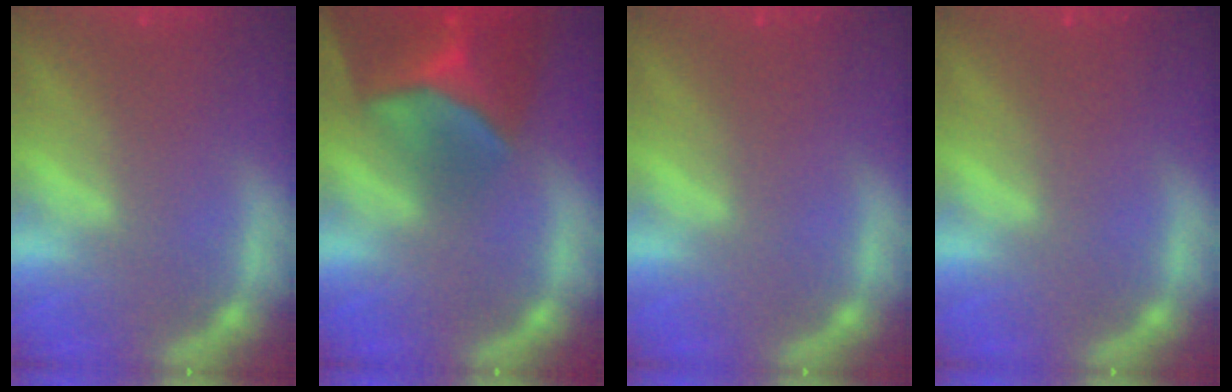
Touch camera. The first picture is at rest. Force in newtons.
{"total": 9.9}
{"total": 0.0}
{"total": 0.0}